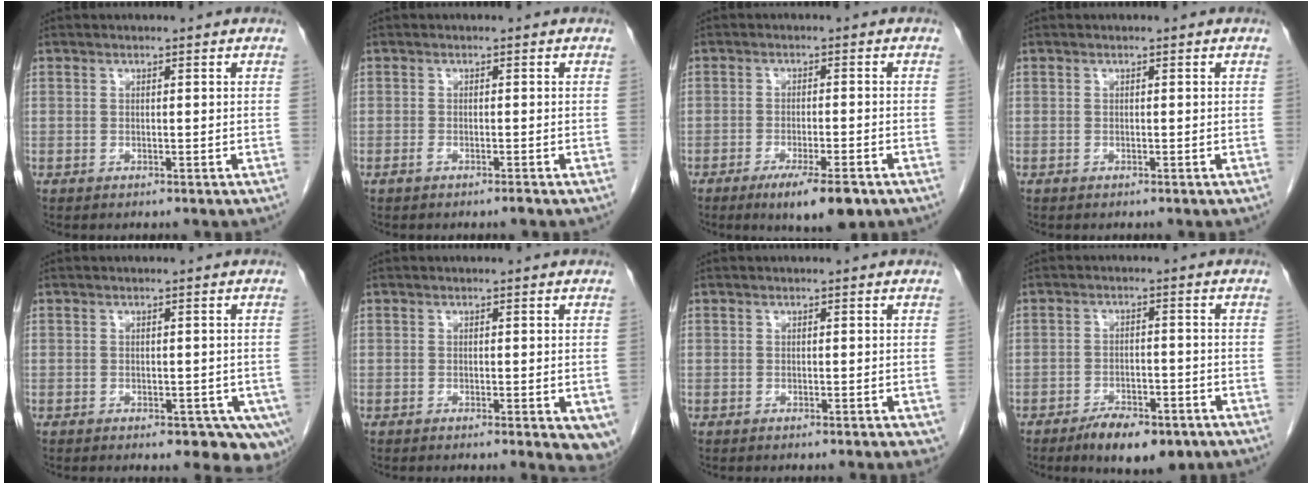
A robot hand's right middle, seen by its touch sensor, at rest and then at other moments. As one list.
[{"total": 1.1, "force": [-0.9, 0.0, 0.7], "torque": [-0.015, -0.001, -0.016]}, {"total": 7.5, "force": [-4.7, 1.1, 5.7], "torque": [-0.086, -0.015, -0.069]}, {"total": 0.0}, {"total": 8.6, "force": [-4.9, 4.2, 5.6], "torque": [-0.057, -0.015, -0.061]}, {"total": 5.9, "force": [-3.1, 1.9, 4.6], "torque": [-0.036, -0.011, -0.046]}, {"total": 2.4, "force": [-1.2, 0.6, 2.0], "torque": [-0.013, -0.004, -0.015]}, {"total": 7.8, "force": [-5.3, 2.9, 4.9], "torque": [-0.074, -0.004, -0.080]}]